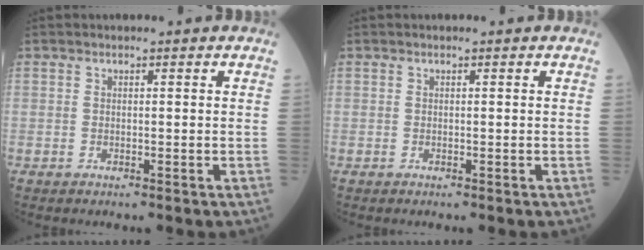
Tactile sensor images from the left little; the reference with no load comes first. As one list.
[{"total": 0.0}]